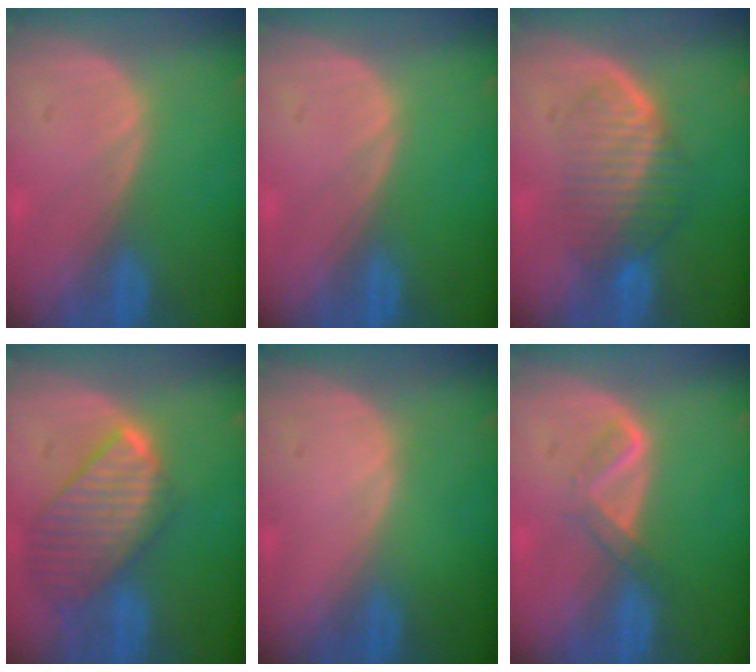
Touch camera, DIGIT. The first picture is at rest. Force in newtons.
{"total": 0.0}
{"total": 6.3, "press": 6.2, "slide": 1.3}
{"total": 9.8, "press": 8.4, "slide": 5.0}
{"total": 0.0}
{"total": 3.2, "press": 3.1, "slide": 0.7}